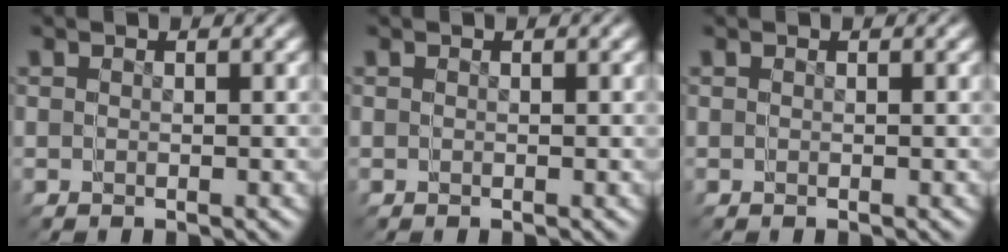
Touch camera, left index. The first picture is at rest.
{"total": 0.0}
{"total": 0.0}